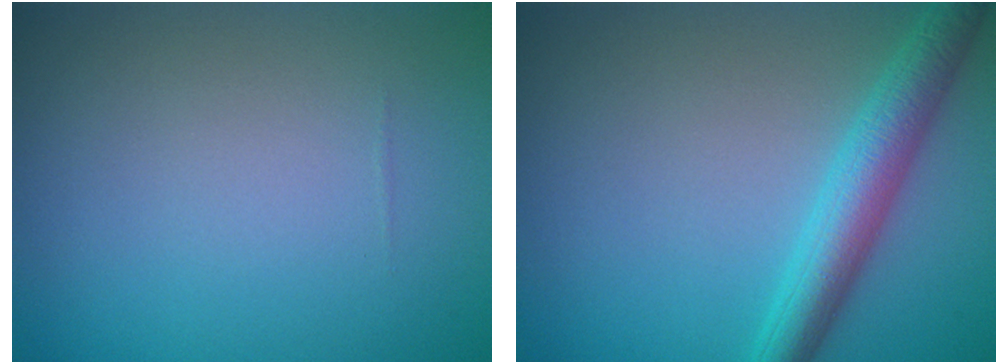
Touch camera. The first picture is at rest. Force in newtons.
{"total": 4.3, "press": 4.3, "slide": 0.0}